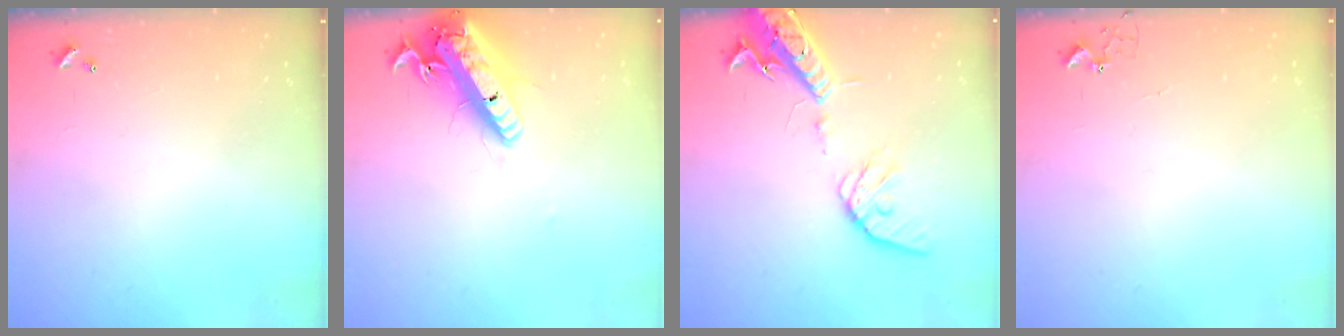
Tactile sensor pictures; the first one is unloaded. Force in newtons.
{"total": 19.5, "press": 19.2, "slide": 3.6}
{"total": 17.5, "press": 17.1, "slide": 3.5}
{"total": 3.7, "press": 3.6, "slide": 0.5}